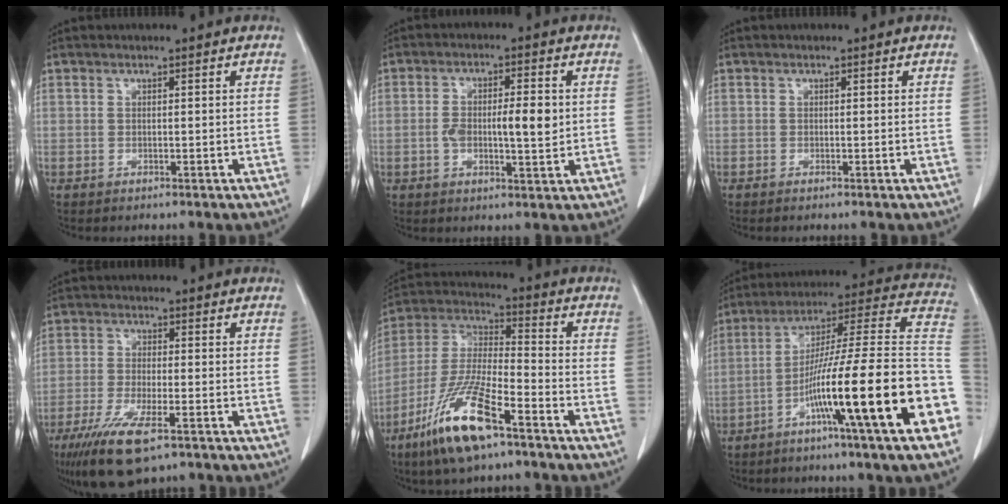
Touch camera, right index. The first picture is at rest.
{"total": 7.6, "force": [0.0, 2.2, 7.2], "torque": [-0.130, 0.005, 0.002]}
{"total": 0.0}
{"total": 10.3, "force": [-6.4, 2.2, 7.8], "torque": [-0.147, -0.025, -0.108]}
{"total": 15.4, "force": [-9.3, 2.9, 12.0], "torque": [-0.253, -0.028, -0.174]}
{"total": 24.6, "force": [-9.2, -0.2, 22.8], "torque": [-0.270, -0.004, -0.157]}